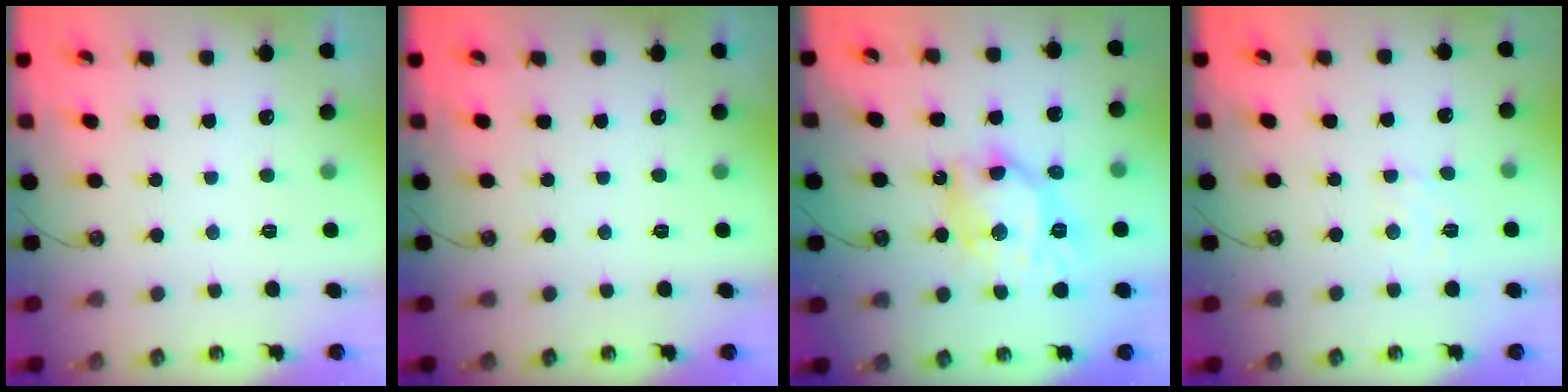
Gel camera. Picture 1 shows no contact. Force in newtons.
{"total": 0.0}
{"total": 12.4, "press": 12.3, "slide": 1.5}
{"total": 4.1, "press": 4.1, "slide": 0.6}